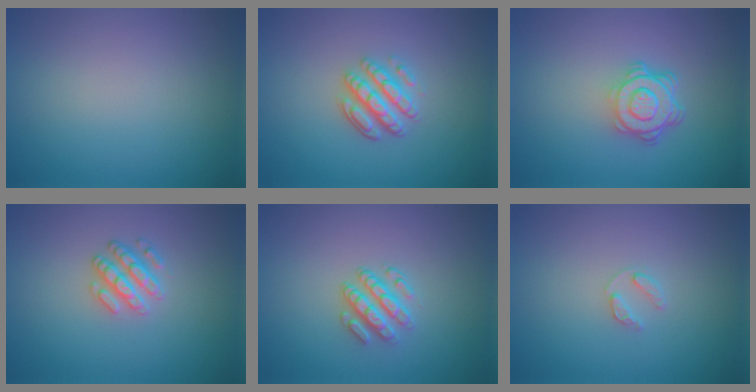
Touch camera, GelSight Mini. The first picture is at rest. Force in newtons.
{"total": 3.5, "press": 3.1, "slide": 1.7}
{"total": 4.6, "press": 3.3, "slide": 3.2}
{"total": 2.5, "press": 2.4, "slide": 0.6}
{"total": 2.8, "press": 2.4, "slide": 1.5}
{"total": 1.1, "press": 1.1, "slide": 0.2}